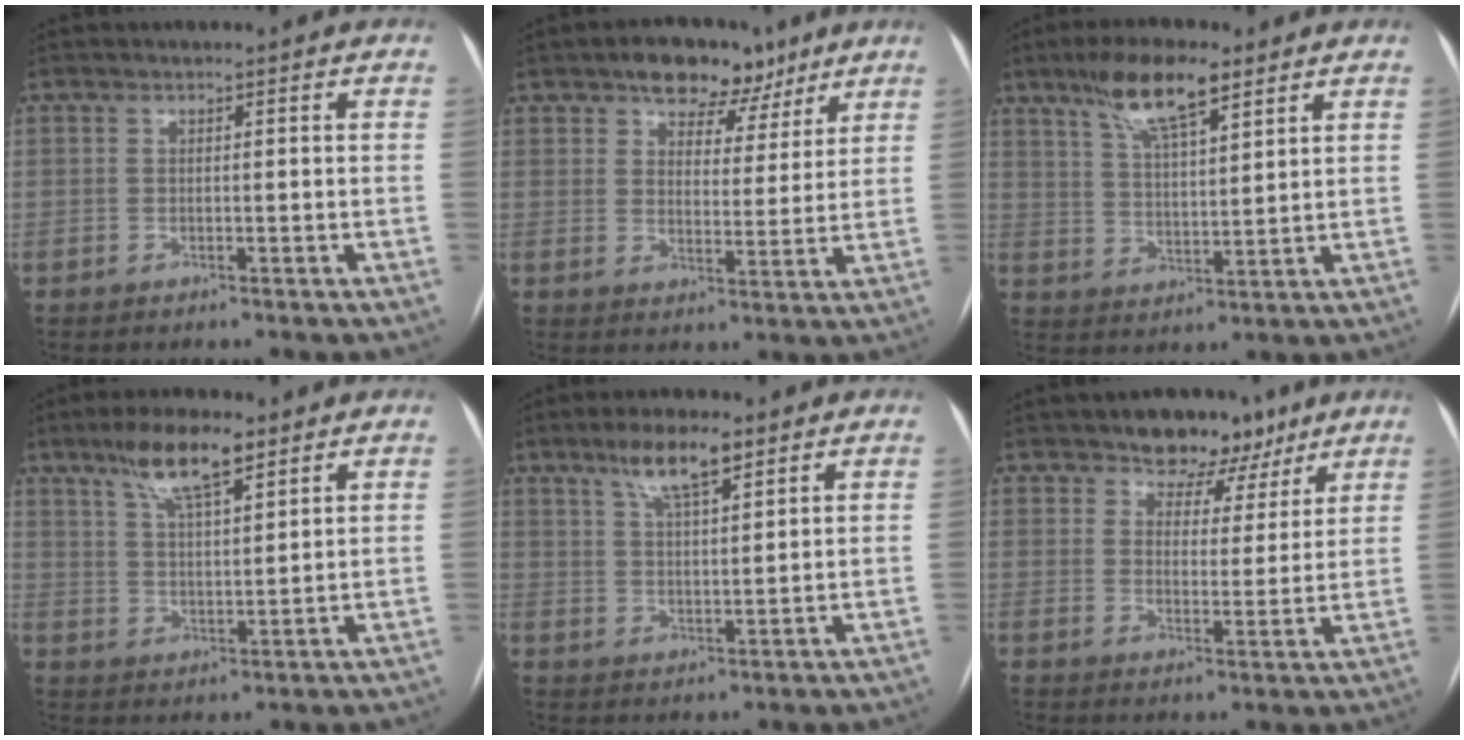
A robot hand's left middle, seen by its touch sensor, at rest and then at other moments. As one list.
[{"total": 8.5, "force": [6.1, 4.8, 3.7], "torque": [-0.042, 0.015, 0.089]}, {"total": 10.0, "force": [6.7, 2.2, 7.0], "torque": [-0.136, 0.011, 0.122]}, {"total": 8.9, "force": [6.0, 1.9, 6.3], "torque": [-0.123, 0.010, 0.109]}, {"total": 7.2, "force": [4.8, 1.5, 5.2], "torque": [-0.103, 0.007, 0.086]}, {"total": 7.9, "force": [6.0, 4.6, 2.3], "torque": [-0.019, 0.002, 0.086]}]